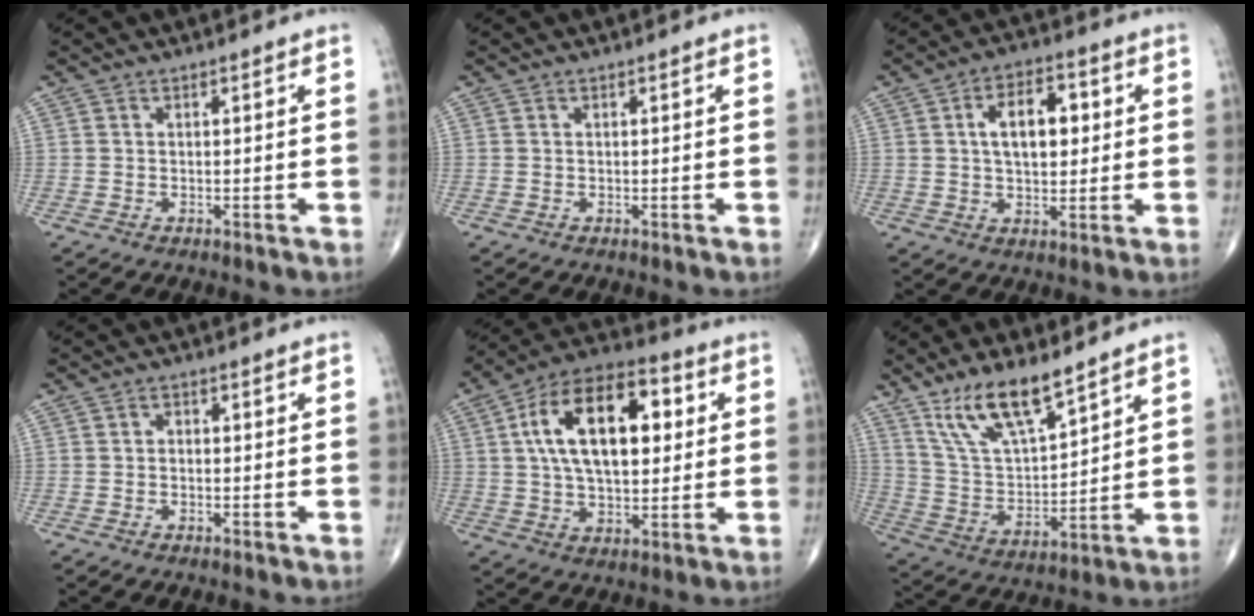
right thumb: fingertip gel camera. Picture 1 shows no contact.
{"total": 0.0}
{"total": 10.2, "force": [1.9, 5.8, 8.1], "torque": [-0.107, 0.008, 0.028]}
{"total": 1.1, "force": [-0.1, 0.8, 0.6], "torque": [-0.002, 0.004, -0.007]}
{"total": 20.1, "force": [4.3, 10.8, 16.4], "torque": [-0.250, 0.016, 0.065]}
{"total": 13.6, "force": [9.6, 4.2, 8.7], "torque": [-0.149, -0.052, 0.197]}